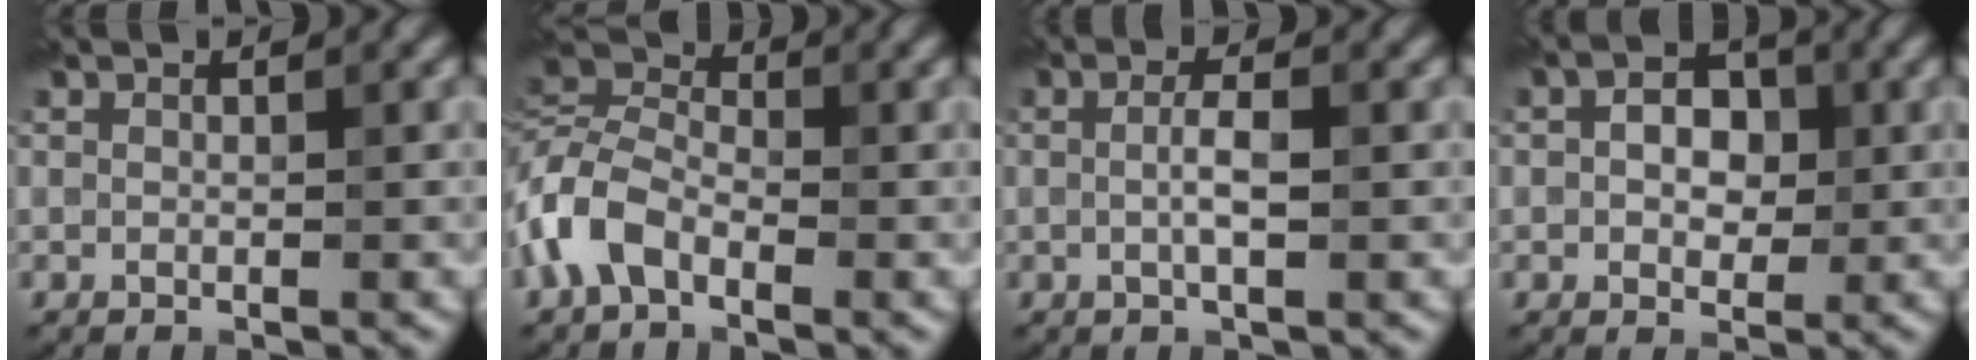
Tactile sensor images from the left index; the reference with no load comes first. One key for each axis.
{"total": 5.2, "fx": -2.6, "fy": 3.3, "fz": 3.1, "tx": -0.073, "ty": 0.006, "tz": -0.072}
{"total": 1.9, "fx": 0.0, "fy": 0.2, "fz": 1.9, "tx": -0.037, "ty": 0.002, "tz": -0.004}
{"total": 3.1, "fx": 0.3, "fy": 2.1, "fz": 2.2, "tx": -0.028, "ty": 0.005, "tz": -0.007}